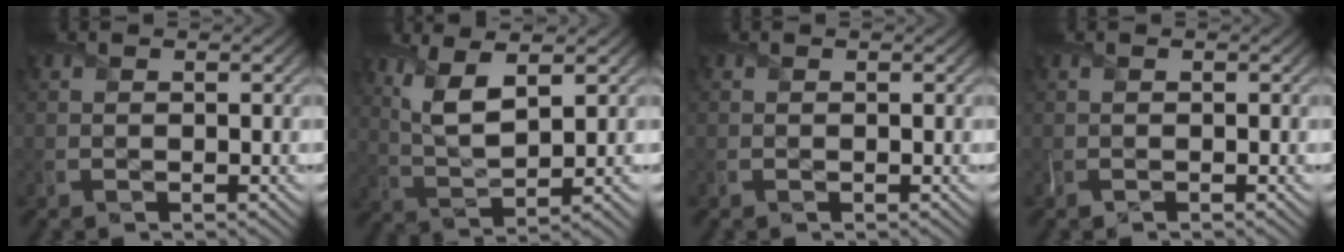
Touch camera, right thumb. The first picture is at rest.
{"total": 7.5, "force": [3.5, 2.1, 6.3], "torque": [-0.137, 0.004, 0.073]}
{"total": 0.0}
{"total": 0.0}